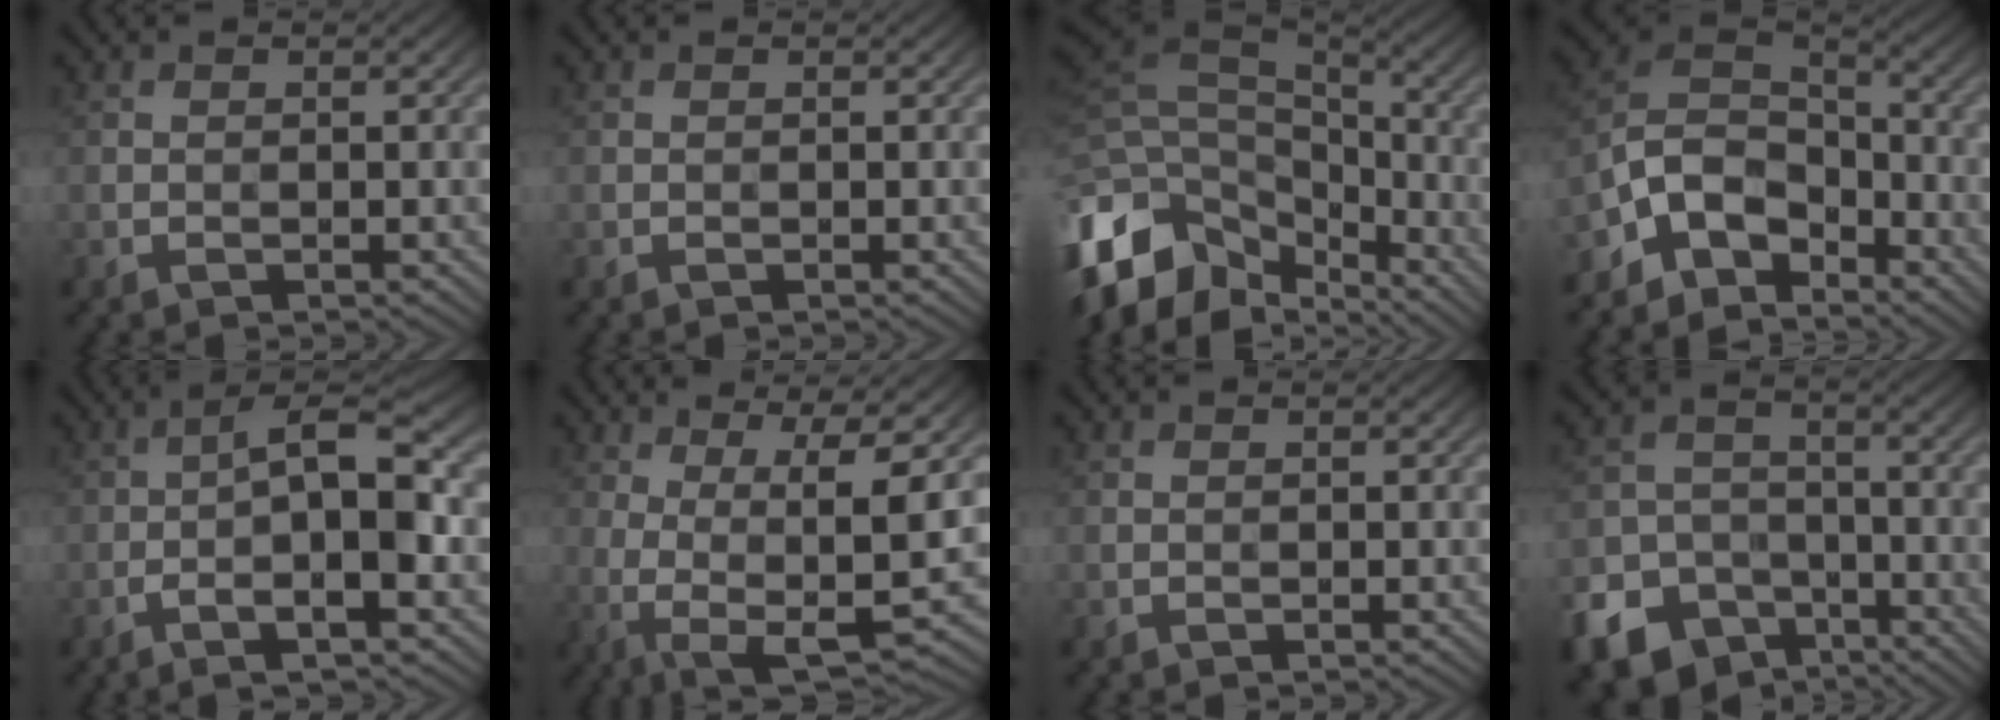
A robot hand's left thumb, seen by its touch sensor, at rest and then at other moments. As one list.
[{"total": 0.0}, {"total": 14.2, "force": [-4.3, 9.7, 9.4], "torque": [-0.247, -0.009, -0.046]}, {"total": 9.1, "force": [-5.7, 5.7, 4.2], "torque": [-0.105, -0.004, -0.115]}, {"total": 7.9, "force": [-1.6, 1.7, 7.6], "torque": [-0.123, 0.012, -0.034]}, {"total": 8.2, "force": [0.4, 1.8, 8.0], "torque": [-0.145, -0.006, 0.021]}, {"total": 0.0}, {"total": 12.5, "force": [-7.9, 8.7, 4.3], "torque": [-0.130, -0.049, -0.108]}]